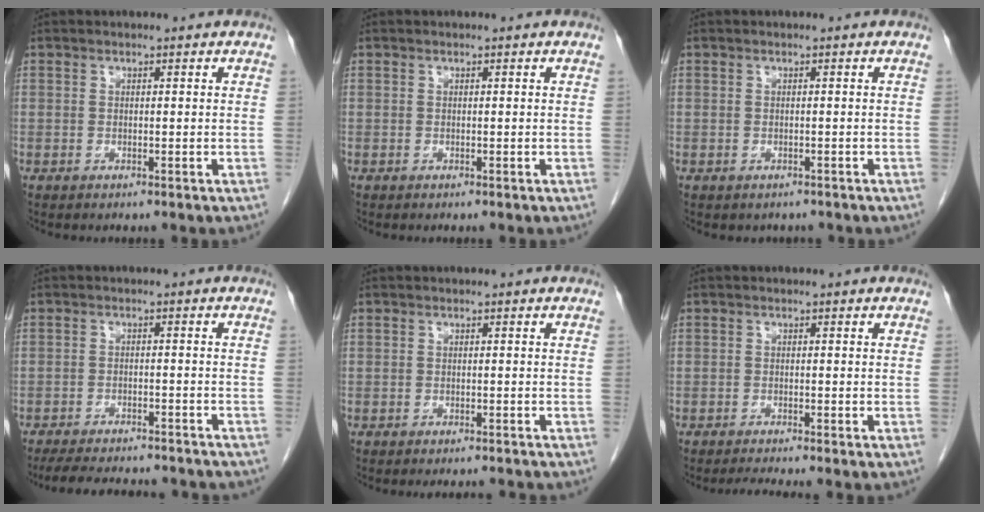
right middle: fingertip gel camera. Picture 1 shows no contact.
{"total": 0.0}
{"total": 1.5, "force": [-1.2, 0.8, 0.1], "torque": [-0.008, -0.003, -0.015]}
{"total": 15.2, "force": [-13.5, 3.4, 6.1], "torque": [-0.118, -0.013, -0.173]}
{"total": 3.4, "force": [-3.3, -0.1, 0.6], "torque": [-0.005, -0.013, -0.039]}
{"total": 2.3, "force": [-1.9, -1.0, 0.7], "torque": [-0.021, -0.012, -0.035]}